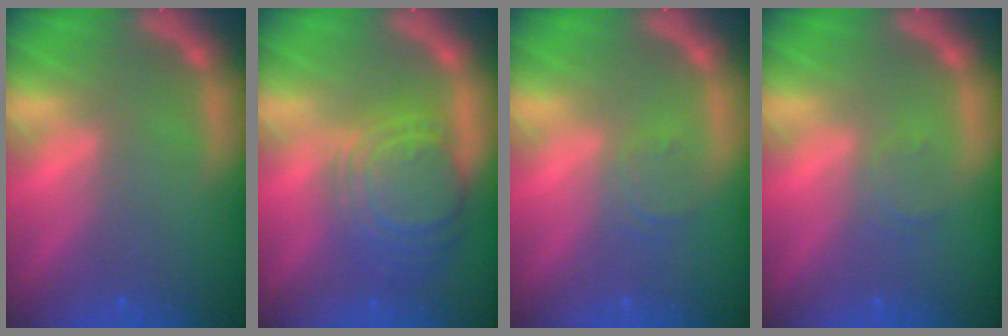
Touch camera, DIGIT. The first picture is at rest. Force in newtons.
{"total": 9.1}
{"total": 1.9}
{"total": 1.5}